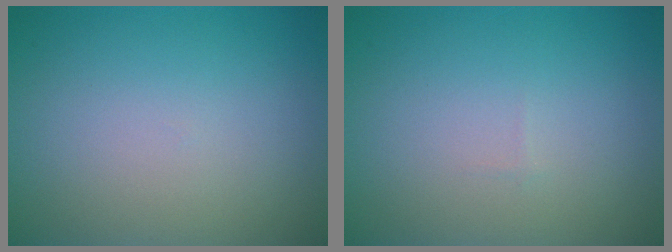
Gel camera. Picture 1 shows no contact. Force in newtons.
{"total": 0.0}